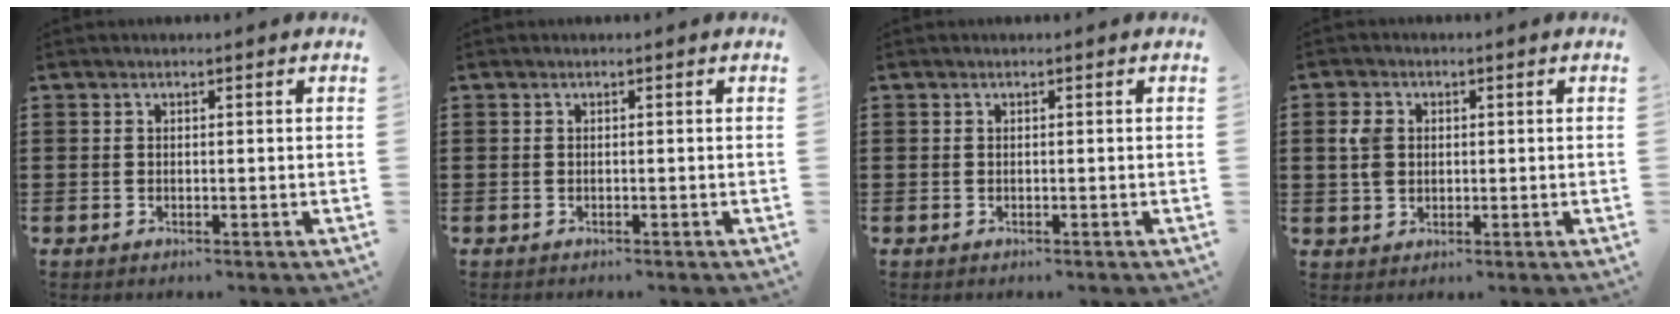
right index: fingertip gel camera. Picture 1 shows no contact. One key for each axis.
{"total": 0.0}
{"total": 0.0}
{"total": 3.5, "fx": 0.6, "fy": 2.8, "fz": 2.0, "tx": -0.056, "ty": 0.010, "tz": 0.006}